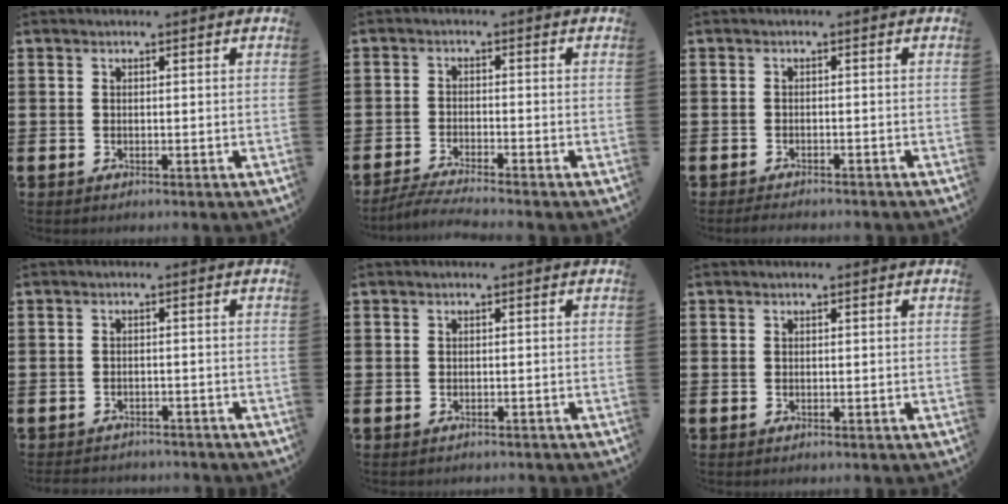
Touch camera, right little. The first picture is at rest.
{"total": 2.9, "force": [-2.6, -0.2, 1.3], "torque": [-0.020, -0.002, -0.049]}
{"total": 1.2, "force": [-1.2, 0.0, 0.2], "torque": [-0.006, 0.000, -0.024]}
{"total": 1.4, "force": [-1.4, 0.2, -0.1], "torque": [-0.003, 0.002, -0.032]}
{"total": 0.0}
{"total": 0.0}